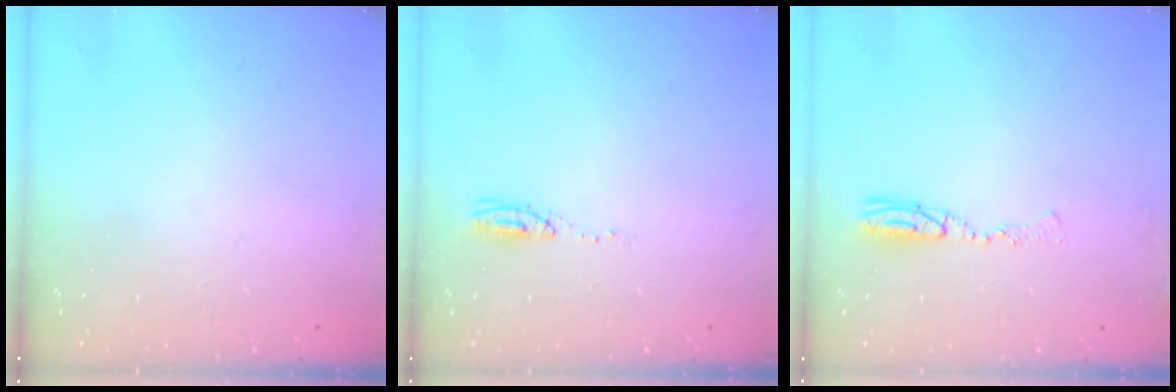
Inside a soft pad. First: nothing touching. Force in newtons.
{"total": 3.9, "press": 3.7, "slide": 1.2}
{"total": 5.6, "press": 5.3, "slide": 1.9}